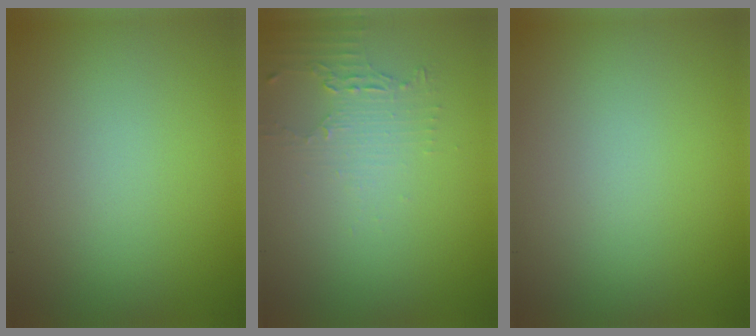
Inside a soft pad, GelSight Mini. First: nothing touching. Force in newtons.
{"total": 2.3, "press": 1.7, "slide": 1.5}
{"total": 0.0}